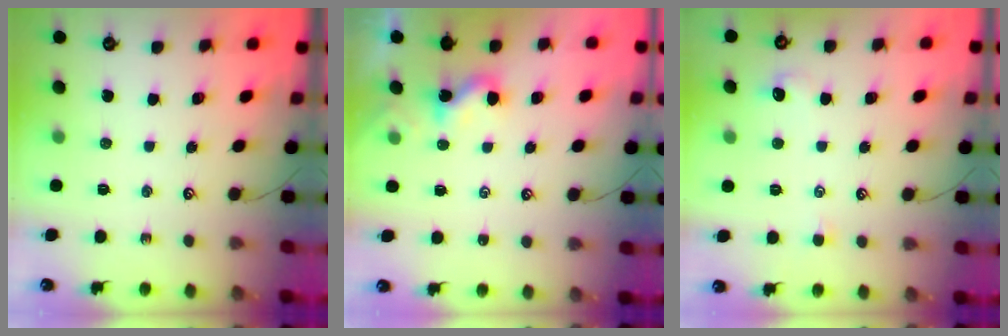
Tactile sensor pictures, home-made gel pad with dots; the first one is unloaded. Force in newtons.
{"total": 1.3, "press": 1.2, "slide": 0.5}
{"total": 0.6, "press": 0.1, "slide": 0.6}